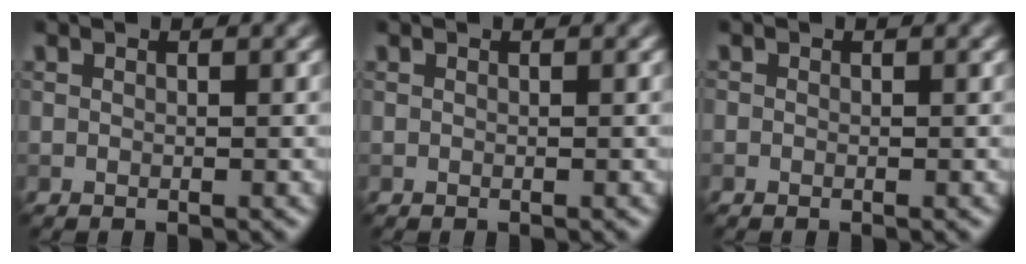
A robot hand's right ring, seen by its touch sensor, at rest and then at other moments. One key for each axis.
{"total": 0.0}
{"total": 0.0}